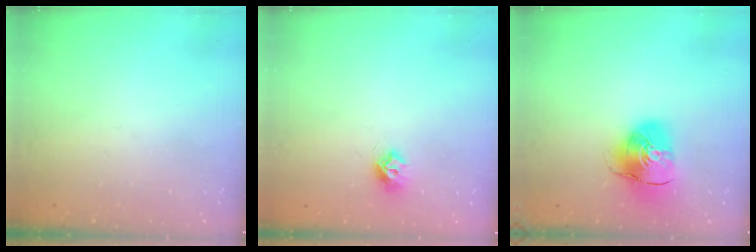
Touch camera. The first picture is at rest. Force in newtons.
{"total": 7.3, "press": 7.3, "slide": 0.3}
{"total": 10.6, "press": 10.5, "slide": 1.5}